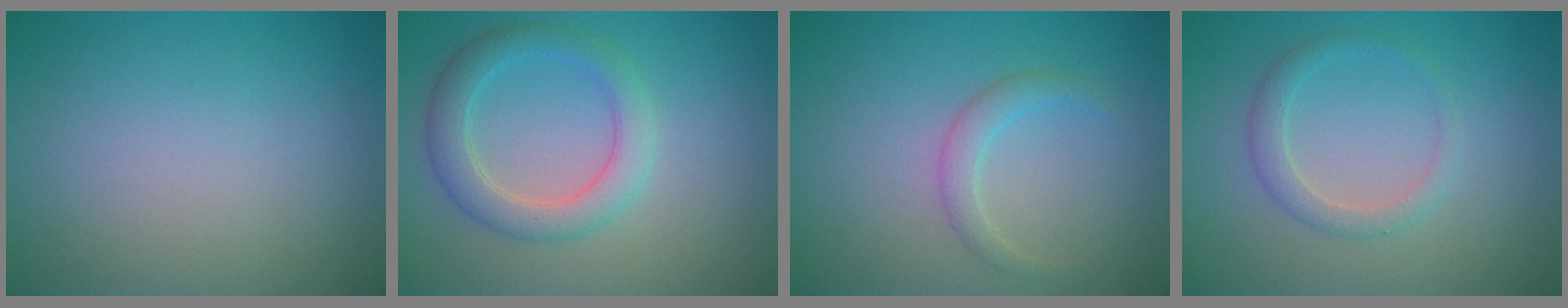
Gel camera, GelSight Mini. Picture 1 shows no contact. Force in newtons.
{"total": 3.6, "press": 3.6, "slide": 0.1}
{"total": 1.7, "press": 1.7, "slide": 0.2}
{"total": 1.9, "press": 1.9, "slide": 0.2}